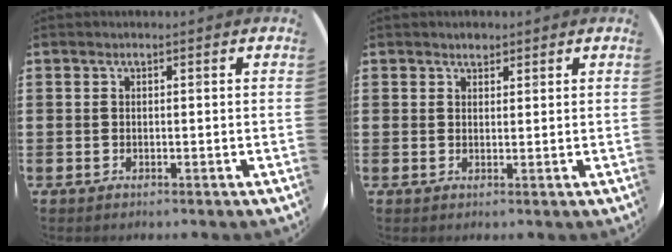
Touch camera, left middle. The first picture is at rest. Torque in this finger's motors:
{"motor_torque": [0.08, -0.05, 0.01, 0.00]}